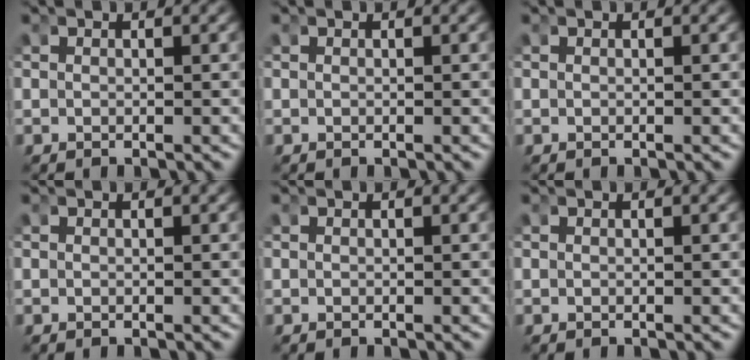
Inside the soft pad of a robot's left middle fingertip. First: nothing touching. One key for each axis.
{"total": 0.0}
{"total": 0.0}
{"total": 0.0}
{"total": 0.0}
{"total": 0.0}